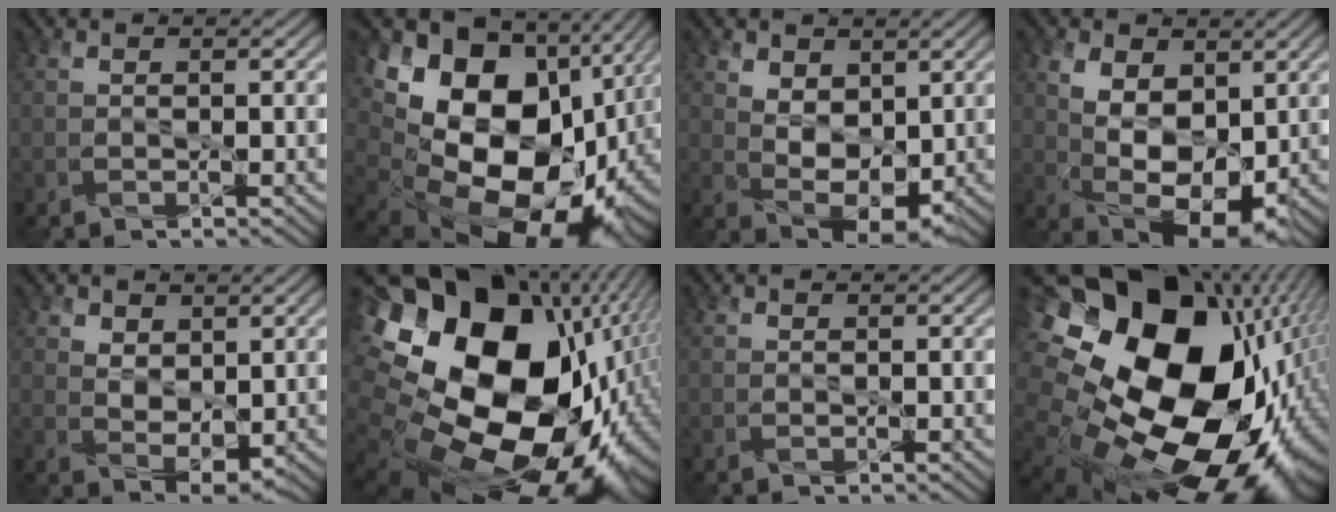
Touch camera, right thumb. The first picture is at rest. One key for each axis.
{"total": 20.6, "fx": 1.8, "fy": 15.1, "fz": 13.9, "tx": -0.264, "ty": -0.030, "tz": 0.076}
{"total": 6.2, "fx": 2.2, "fy": 4.3, "fz": 3.9, "tx": -0.088, "ty": -0.010, "tz": 0.045}
{"total": 9.7, "fx": 1.5, "fy": 6.2, "fz": 7.3, "tx": -0.146, "ty": -0.010, "tz": 0.031}
{"total": 3.6, "fx": 1.9, "fy": 2.4, "fz": 1.8, "tx": -0.047, "ty": -0.009, "tz": 0.042}
{"total": 22.7, "fx": 1.9, "fy": 17.8, "fz": 13.9, "tx": -0.289, "ty": -0.074, "tz": 0.050}
{"total": 0.0}
{"total": 22.4, "fx": 1.3, "fy": 17.6, "fz": 13.9, "tx": -0.295, "ty": -0.062, "tz": 0.023}